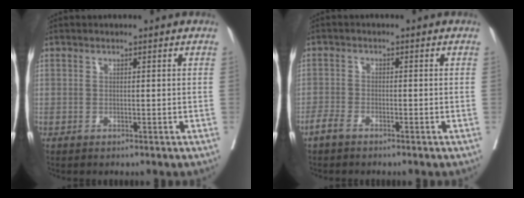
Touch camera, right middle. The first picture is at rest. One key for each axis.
{"total": 1.9, "fx": -1.5, "fy": 0.5, "fz": 1.0, "tx": -0.024, "ty": 0.000, "tz": -0.030}